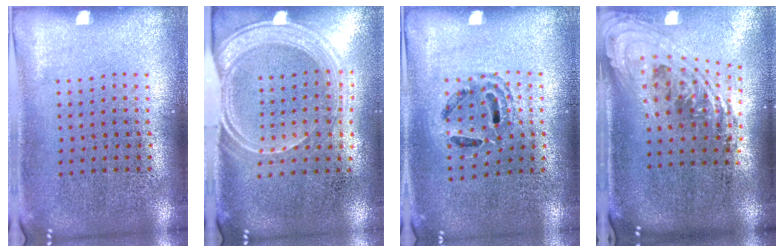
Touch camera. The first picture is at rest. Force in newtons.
{"total": 1.9, "press": 1.7, "slide": 0.9}
{"total": 1.2, "press": 1.1, "slide": 0.4}
{"total": 2.4, "press": 1.7, "slide": 1.7}